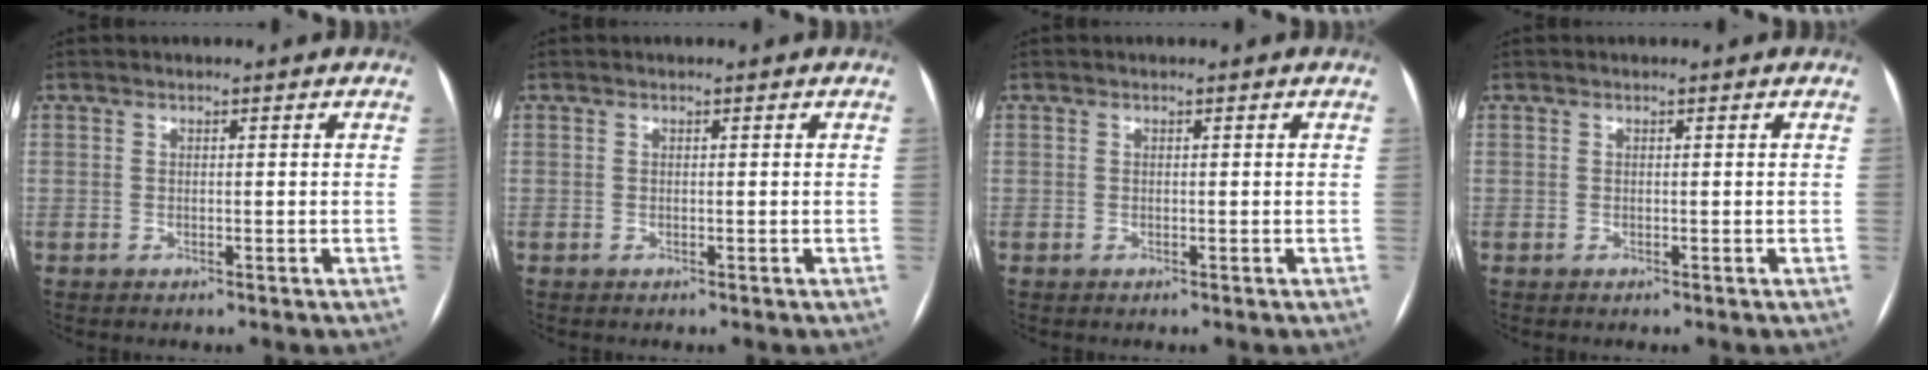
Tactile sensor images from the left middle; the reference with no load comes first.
{"total": 0.0}
{"total": 0.0}
{"total": 0.0}